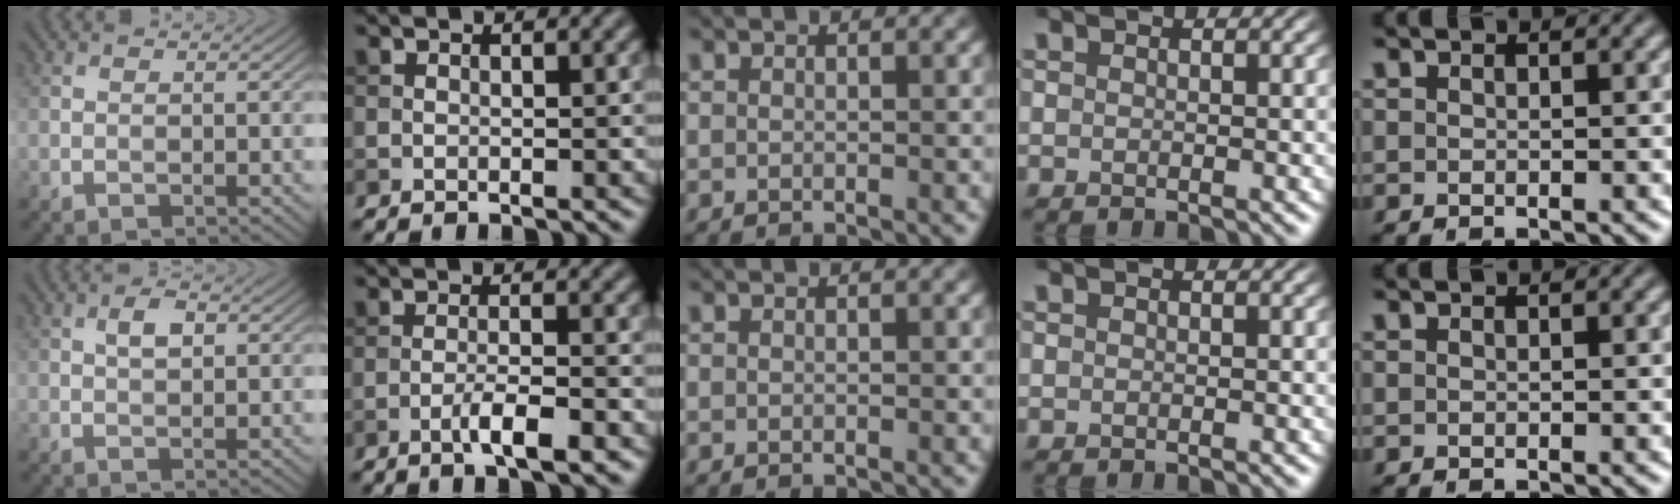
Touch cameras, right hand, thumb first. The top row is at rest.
{"thumb": {"total": 2.6, "force": [0.8, 1.2, 2.1], "torque": [-0.040, 0.003, 0.011]}, "index": {"total": 3.2, "force": [-1.8, 0.5, 2.7], "torque": [-0.047, 0.006, -0.036]}}